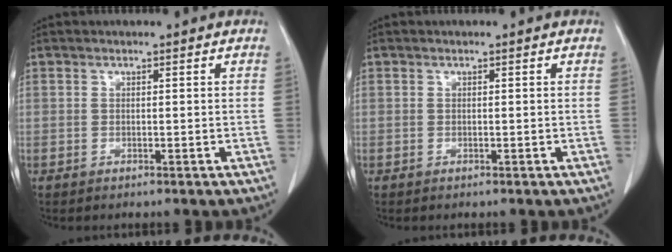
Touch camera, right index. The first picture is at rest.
{"total": 0.0}